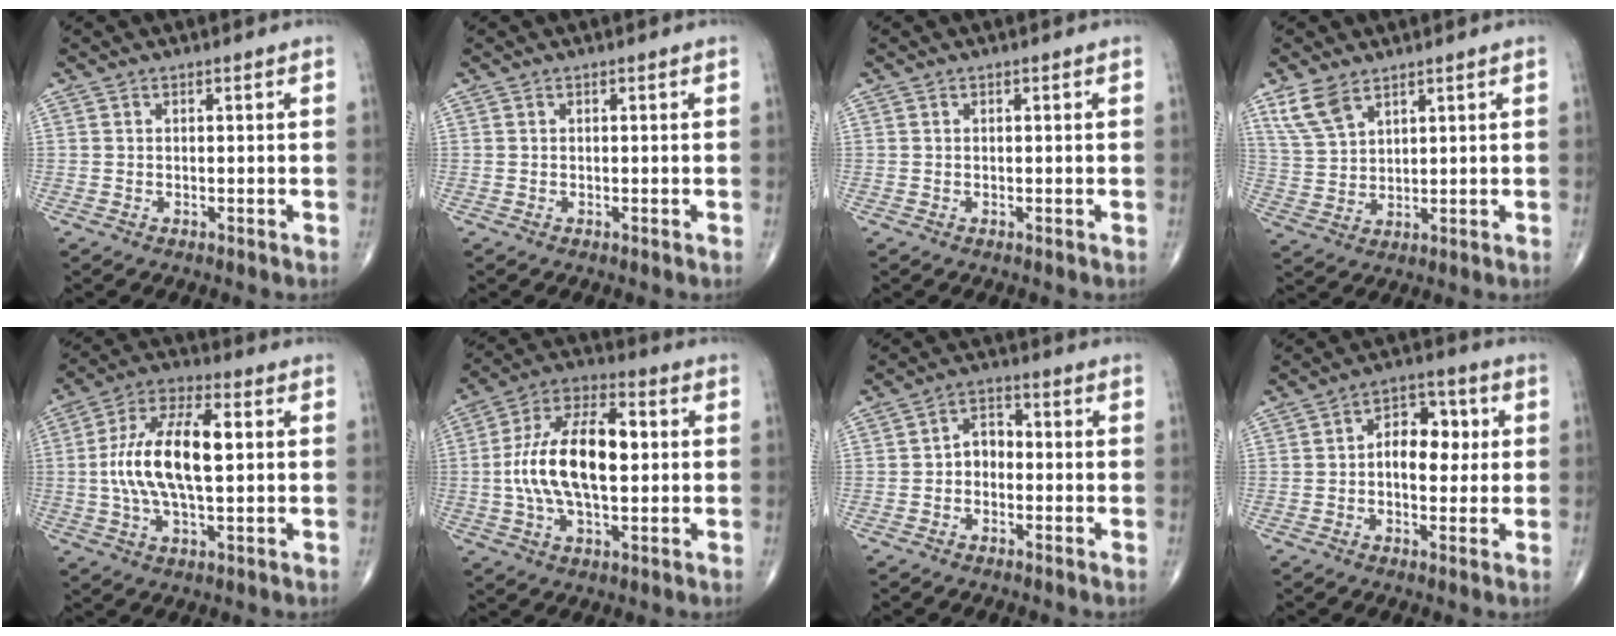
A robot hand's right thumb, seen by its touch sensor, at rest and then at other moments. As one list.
[{"total": 0.0}, {"total": 0.0}, {"total": 6.6, "force": [4.4, 3.2, 3.7], "torque": [-0.070, -0.013, 0.098]}, {"total": 15.4, "force": [1.0, 6.7, 13.9], "torque": [-0.267, 0.020, 0.014]}, {"total": 17.3, "force": [0.6, 8.4, 15.1], "torque": [-0.276, 0.024, 0.006]}, {"total": 4.4, "force": [-0.9, 3.3, 2.9], "torque": [-0.029, 0.021, -0.027]}, {"total": 9.3, "force": [0.7, 5.9, 7.1], "torque": [-0.073, 0.019, 0.006]}]